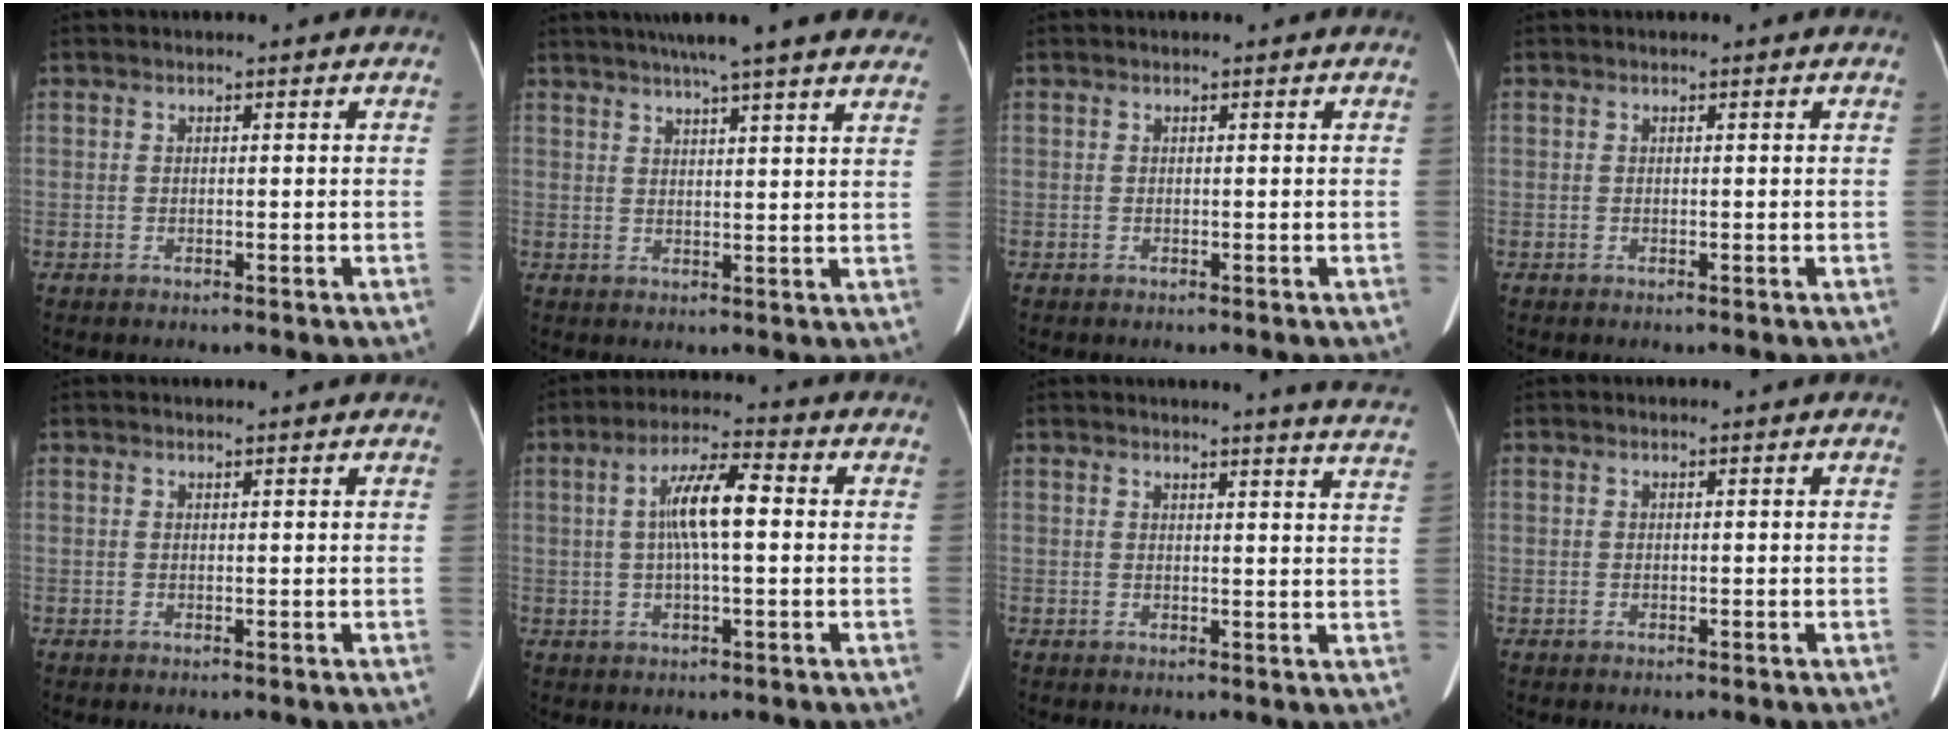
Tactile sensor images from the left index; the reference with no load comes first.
{"total": 18.9, "force": [16.0, 1.2, 10.2], "torque": [-0.154, 0.029, 0.198]}
{"total": 0.0}
{"total": 0.0}
{"total": 1.8, "force": [1.7, 0.1, 0.6], "torque": [-0.011, 0.014, 0.020]}
{"total": 7.9, "force": [0.7, 1.4, 7.8], "torque": [-0.148, 0.018, 0.009]}
{"total": 11.1, "force": [10.7, -0.9, 3.0], "torque": [-0.027, -0.070, 0.092]}
{"total": 0.0}